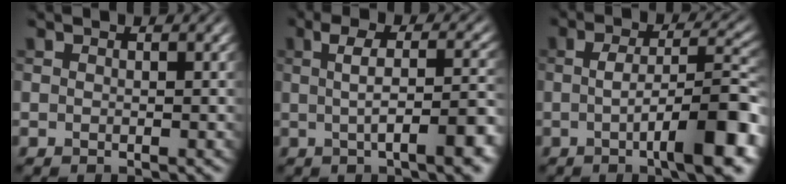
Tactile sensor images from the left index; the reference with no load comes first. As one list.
[{"total": 7.7, "force": [-0.8, 2.2, 7.3], "torque": [-0.087, 0.005, -0.013]}, {"total": 9.2, "force": [-1.9, 2.4, 8.7], "torque": [-0.120, 0.000, -0.031]}]